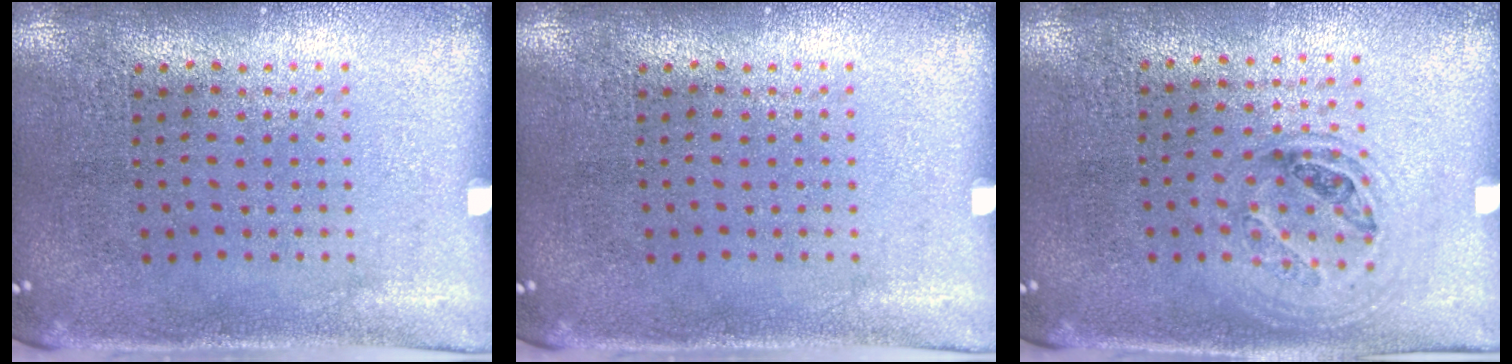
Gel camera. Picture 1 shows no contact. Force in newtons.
{"total": 0.0}
{"total": 1.0, "press": 0.9, "slide": 0.3}